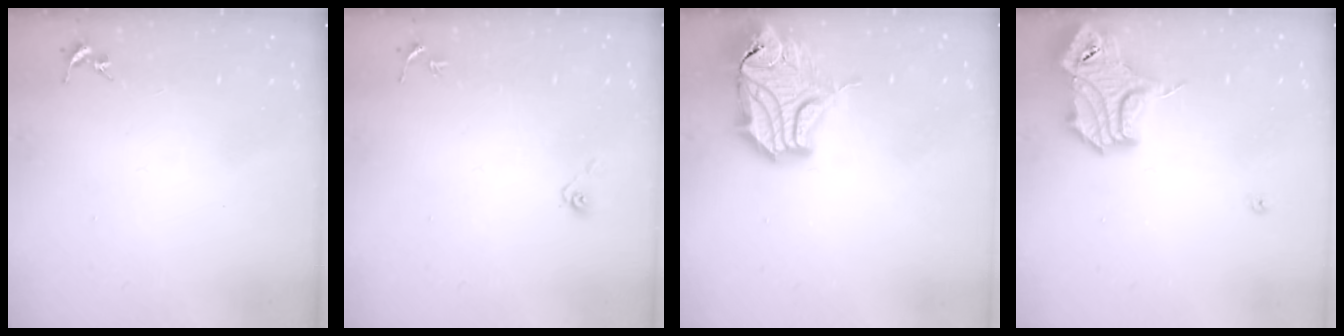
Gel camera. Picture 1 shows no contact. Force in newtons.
{"total": 4.0, "press": 3.3, "slide": 2.2}
{"total": 20.0, "press": 19.8, "slide": 2.7}
{"total": 18.1, "press": 17.9, "slide": 2.0}